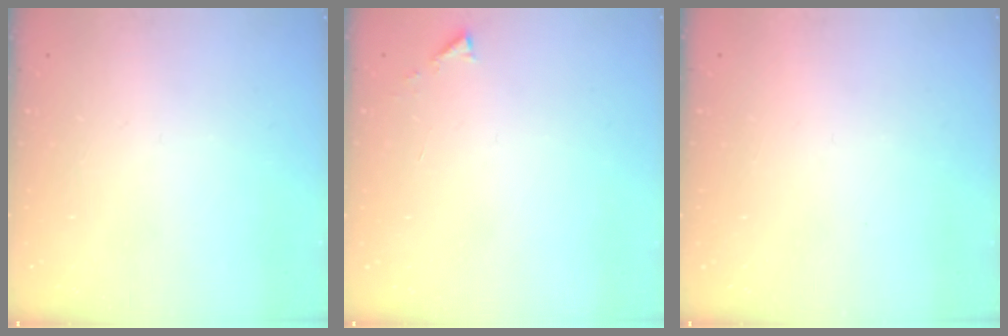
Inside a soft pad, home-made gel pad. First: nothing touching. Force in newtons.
{"total": 2.9, "press": 2.9, "slide": 0.4}
{"total": 1.5, "press": 1.5, "slide": 0.1}